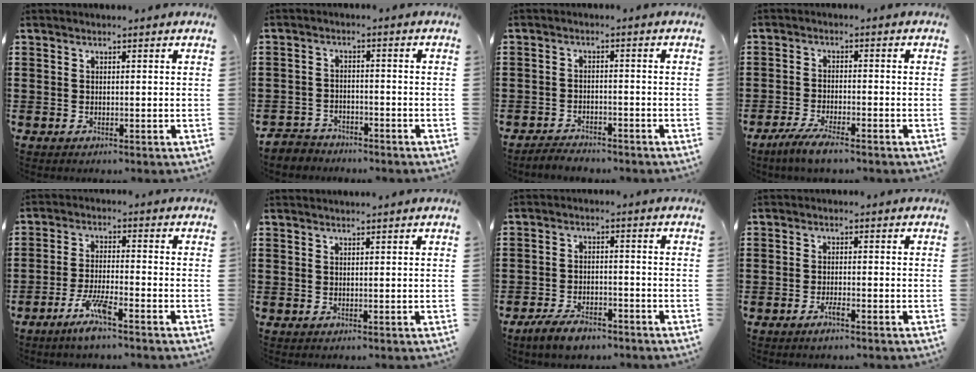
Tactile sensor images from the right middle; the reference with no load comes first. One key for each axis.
{"total": 3.2, "fx": -3.1, "fy": 0.8, "fz": -0.4, "tx": -0.001, "ty": -0.002, "tz": -0.069}
{"total": 2.9, "fx": -2.8, "fy": 0.6, "fz": -0.2, "tx": -0.003, "ty": 0.000, "tz": -0.062}
{"total": 4.3, "fx": -3.6, "fy": 0.4, "fz": 2.3, "tx": -0.050, "ty": -0.008, "tz": -0.071}
{"total": 5.7, "fx": -3.8, "fy": 0.6, "fz": 4.2, "tx": -0.094, "ty": -0.007, "tz": -0.072}
{"total": 0.6, "fx": 0.6, "fy": -0.1, "fz": 0.1, "tx": -0.003, "ty": -0.001, "tz": 0.013}
{"total": 4.6, "fx": -3.8, "fy": 1.7, "fz": 2.1, "tx": -0.047, "ty": 0.003, "tz": -0.076}
{"total": 1.9, "fx": -1.2, "fy": 0.2, "fz": 1.4, "tx": -0.033, "ty": -0.004, "tz": -0.024}